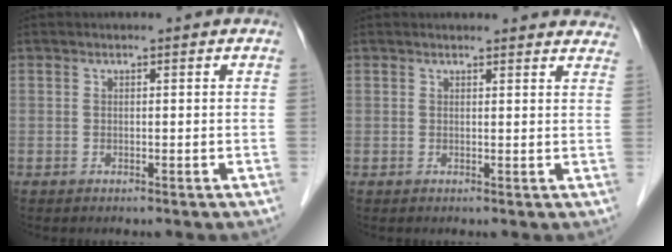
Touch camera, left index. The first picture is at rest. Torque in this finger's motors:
{"motor_torque": [0.89, -1.24, 0.11, -0.02]}